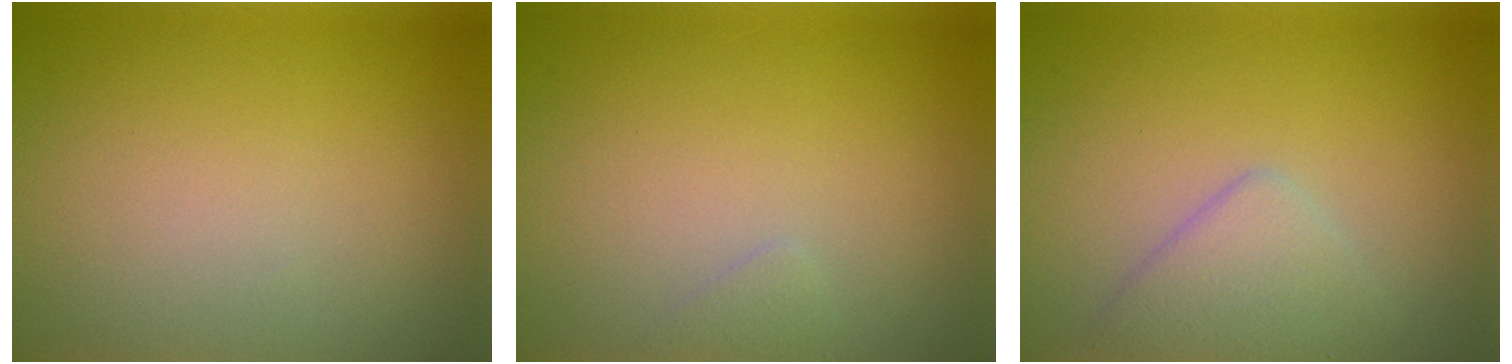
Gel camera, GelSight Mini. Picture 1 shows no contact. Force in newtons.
{"total": 0.6, "press": 0.6, "slide": 0.0}
{"total": 2.9, "press": 2.9, "slide": 0.1}